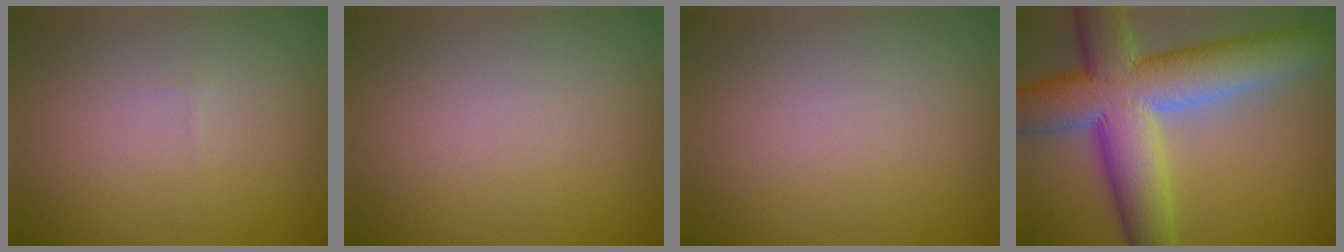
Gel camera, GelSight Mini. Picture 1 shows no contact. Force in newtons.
{"total": 0.0}
{"total": 0.0}
{"total": 12.5, "press": 12.5, "slide": 0.7}